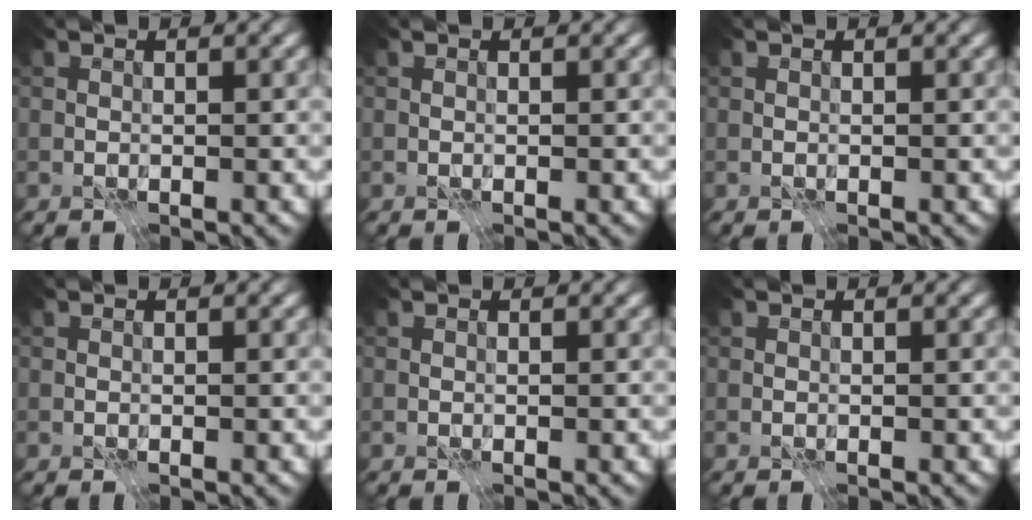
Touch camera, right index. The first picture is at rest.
{"total": 0.0}
{"total": 0.0}
{"total": 0.0}
{"total": 0.0}
{"total": 0.0}